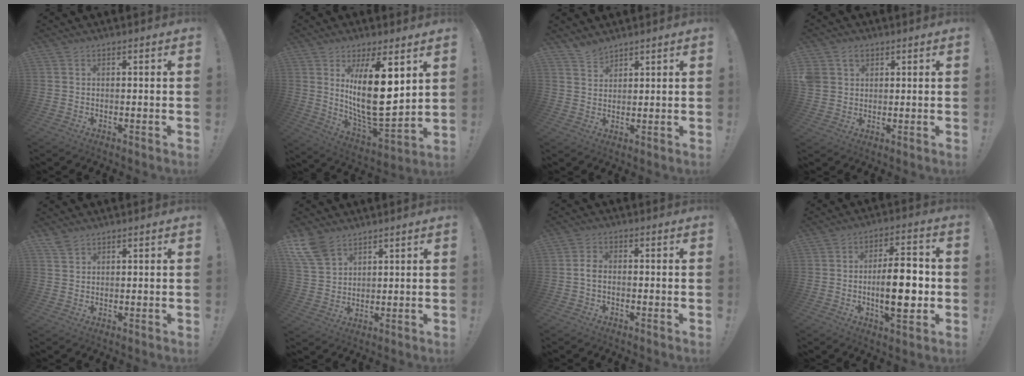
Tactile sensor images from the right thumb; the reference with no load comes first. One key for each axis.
{"total": 18.9, "fx": 6.0, "fy": 6.6, "fz": 16.6, "tx": -0.282, "ty": -0.054, "tz": 0.101}
{"total": 3.8, "fx": 3.5, "fy": 1.2, "fz": 0.8, "tx": -0.010, "ty": -0.024, "tz": 0.065}
{"total": 5.9, "fx": 2.7, "fy": 4.6, "fz": 2.5, "tx": -0.036, "ty": -0.005, "tz": 0.054}
{"total": 2.5, "fx": 2.2, "fy": 0.7, "fz": 0.9, "tx": -0.013, "ty": -0.012, "tz": 0.042}
{"total": 9.0, "fx": 6.5, "fy": 5.0, "fz": 3.8, "tx": -0.076, "ty": -0.031, "tz": 0.132}
{"total": 2.9, "fx": -1.0, "fy": 1.6, "fz": 2.3, "tx": -0.040, "ty": 0.011, "tz": -0.016}
{"total": 15.0, "fx": -2.0, "fy": 5.6, "fz": 13.8, "tx": -0.222, "ty": 0.001, "tz": -0.041}